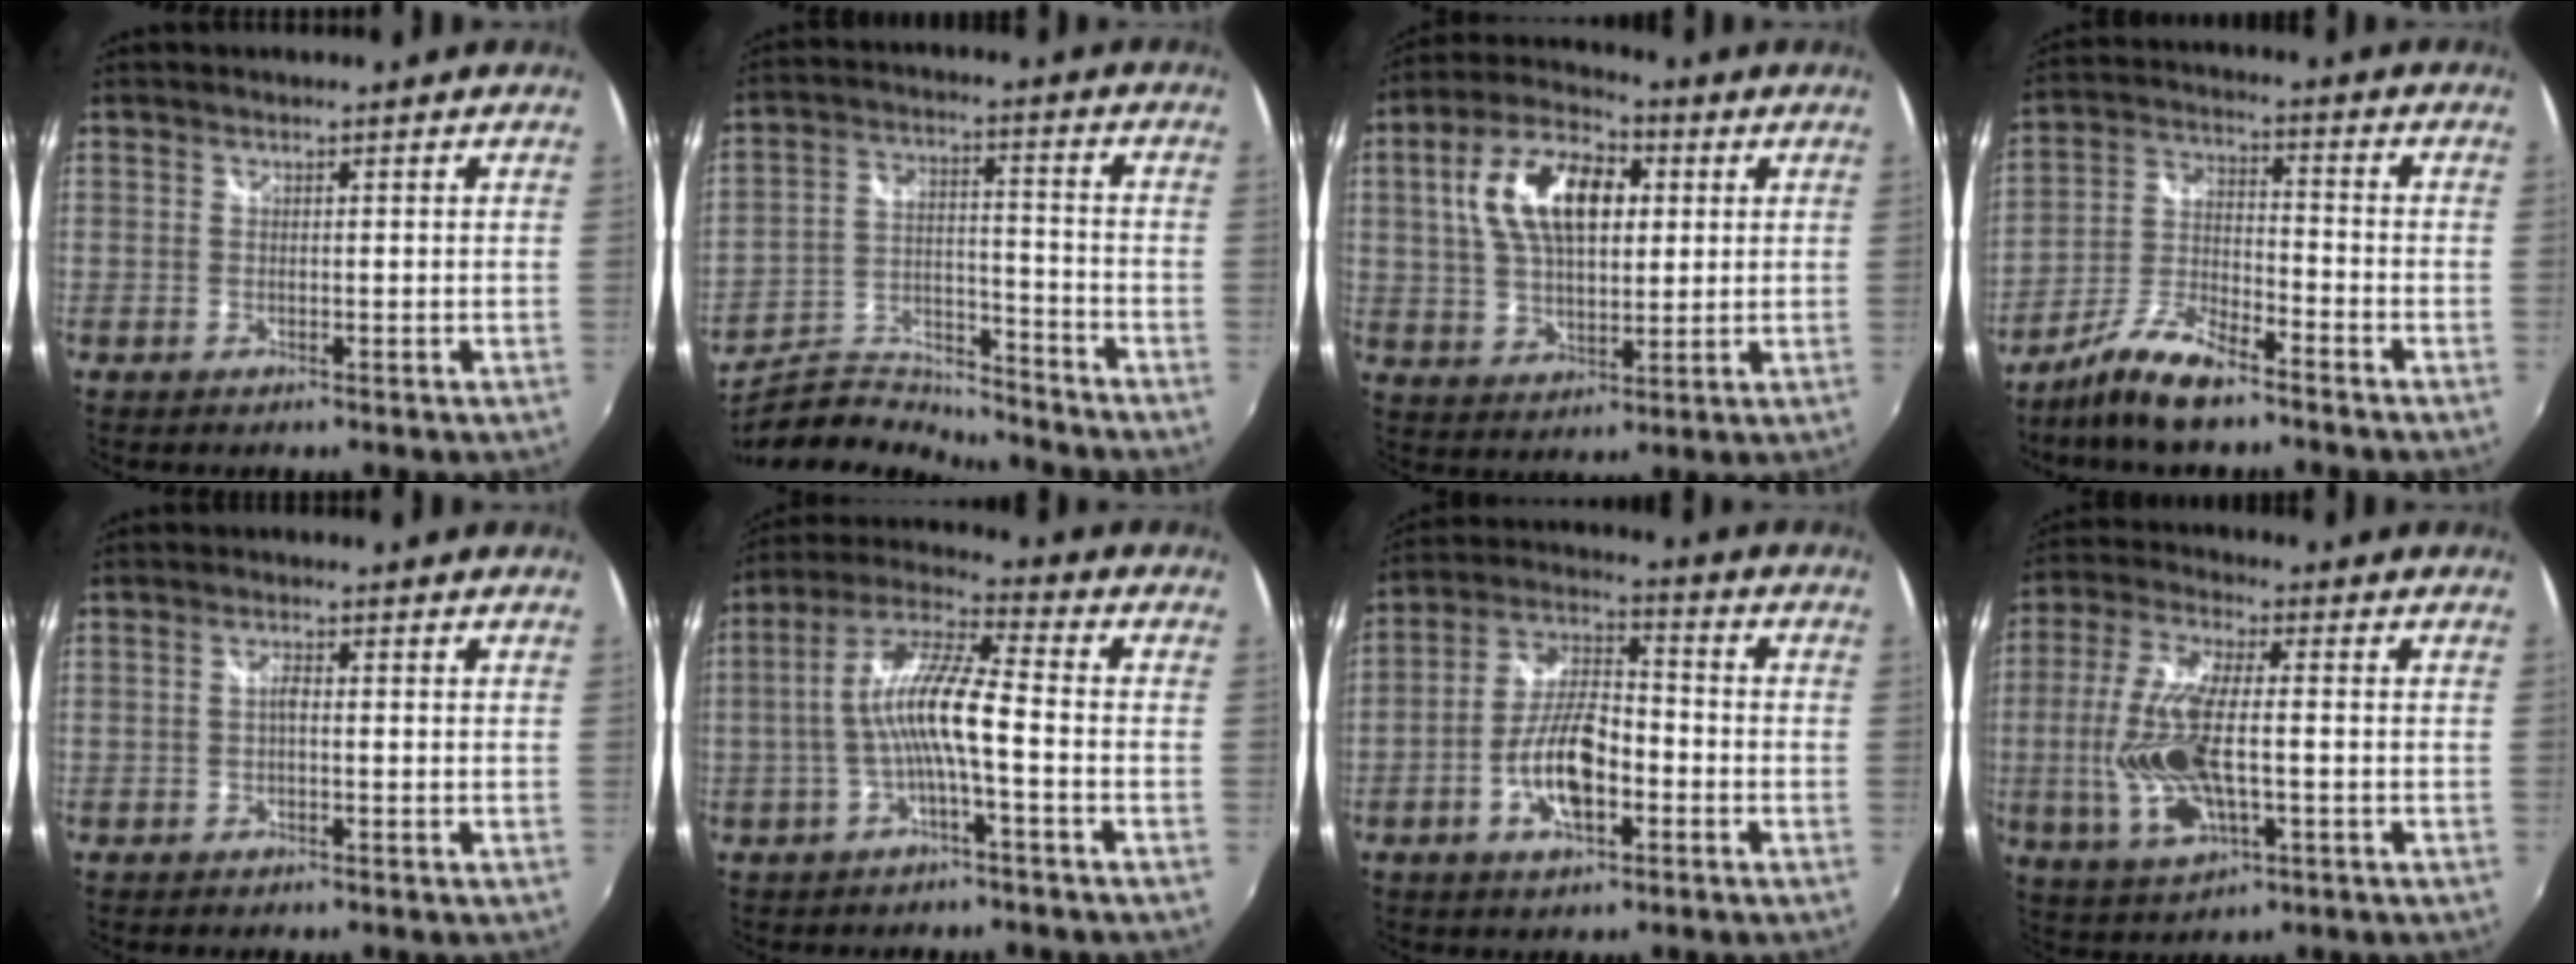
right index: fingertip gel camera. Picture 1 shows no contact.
{"total": 12.0, "force": [-10.9, 4.0, 3.2], "torque": [-0.071, 0.016, -0.186]}
{"total": 15.1, "force": [3.6, 8.0, 12.2], "torque": [-0.229, 0.027, 0.063]}
{"total": 10.0, "force": [-7.7, 2.6, 5.9], "torque": [-0.129, 0.002, -0.149]}
{"total": 1.3, "force": [-0.3, 0.4, 1.2], "torque": [-0.024, 0.005, -0.007]}
{"total": 10.0, "force": [-2.3, 1.1, 9.7], "torque": [-0.205, 0.015, -0.039]}
{"total": 11.4, "force": [-4.2, 4.7, 9.5], "torque": [-0.196, 0.007, -0.073]}
{"total": 14.8, "force": [-2.2, 5.7, 13.4], "torque": [-0.284, -0.007, -0.038]}